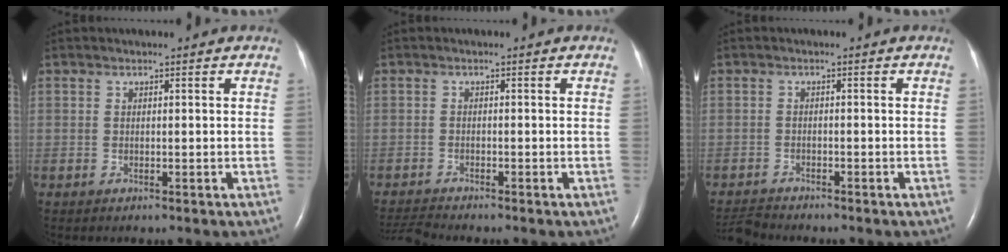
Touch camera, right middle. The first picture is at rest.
{"total": 2.9, "force": [-2.7, -1.0, 0.1], "torque": [-0.011, -0.021, -0.053]}
{"total": 2.9, "force": [-2.9, -0.2, 0.0], "torque": [-0.002, -0.018, -0.052]}